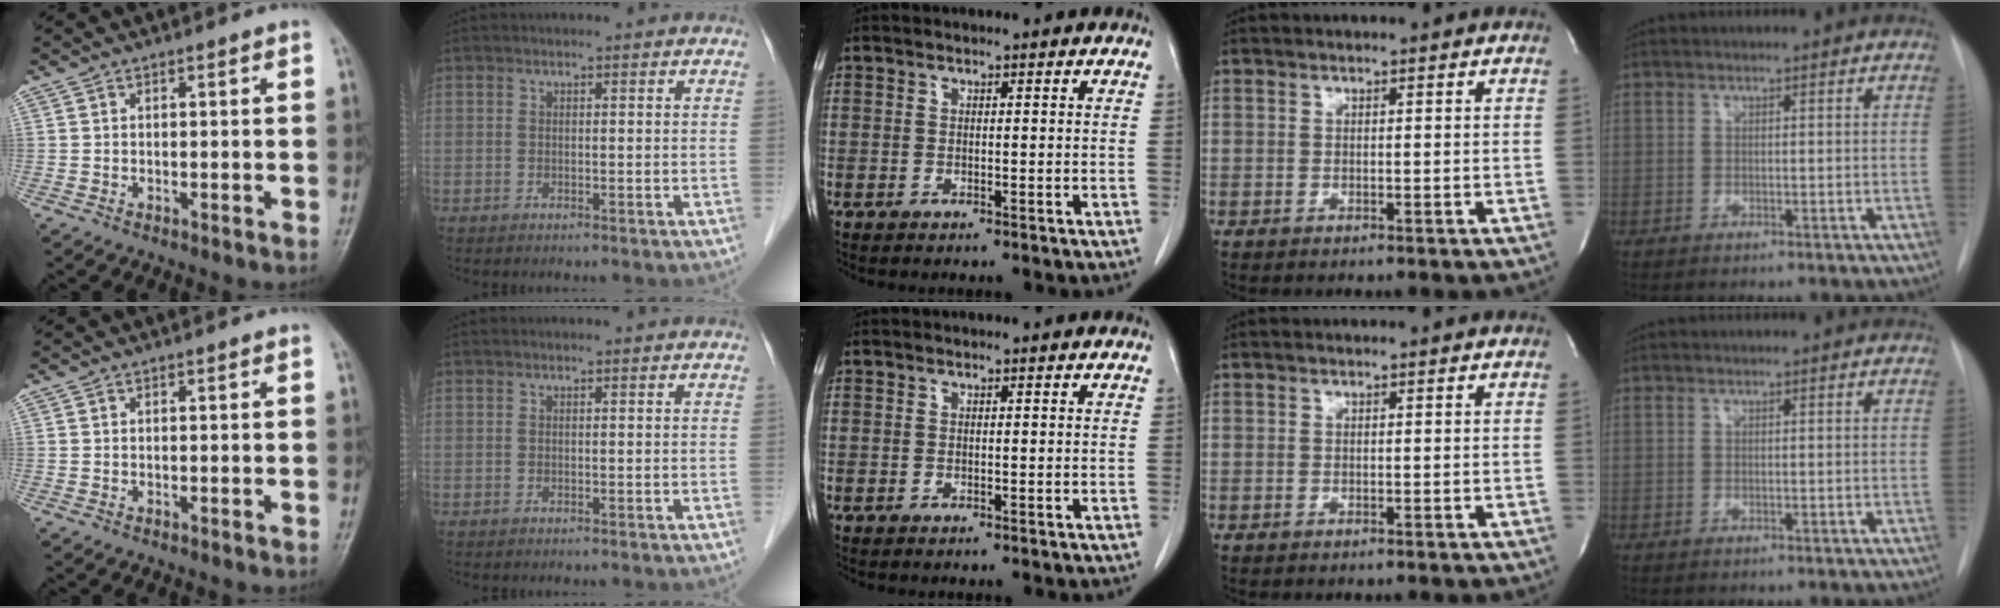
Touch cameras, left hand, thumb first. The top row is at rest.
{}